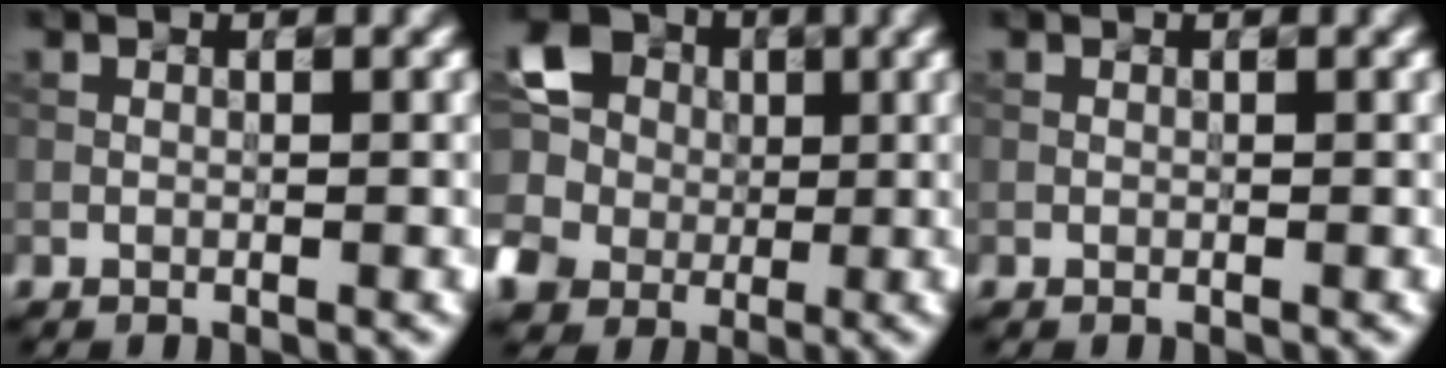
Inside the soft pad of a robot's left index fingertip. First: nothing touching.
{"total": 8.6, "force": [0.6, 7.9, 3.2], "torque": [-0.093, 0.012, -0.008]}
{"total": 0.0}